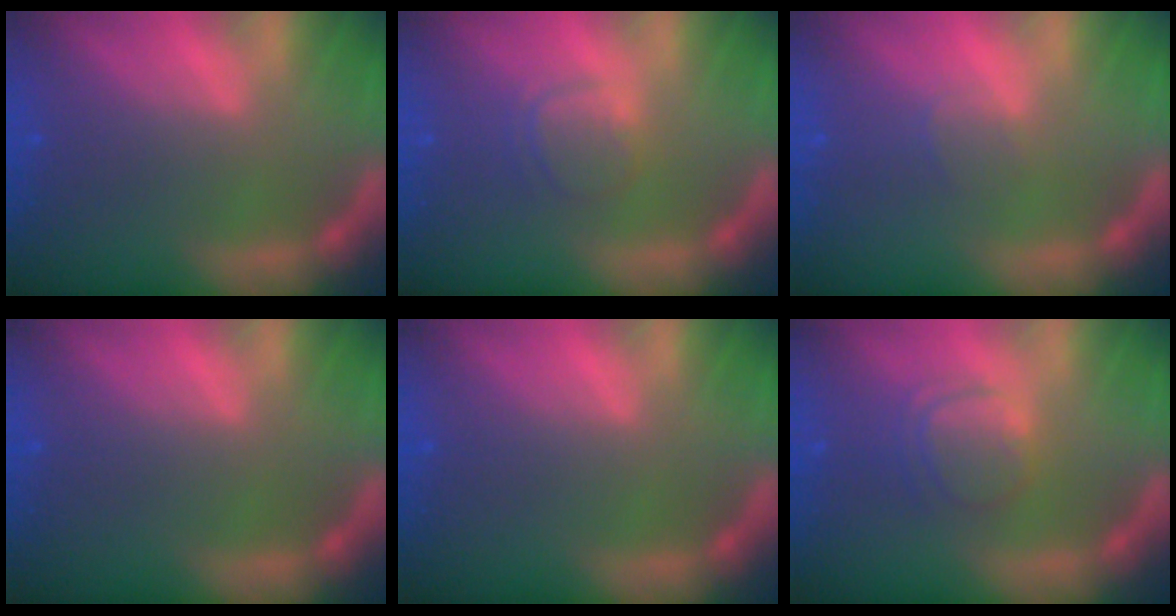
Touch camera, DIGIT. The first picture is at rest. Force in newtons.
{"total": 2.4}
{"total": 1.0}
{"total": 0.0}
{"total": 0.0}
{"total": 3.5}